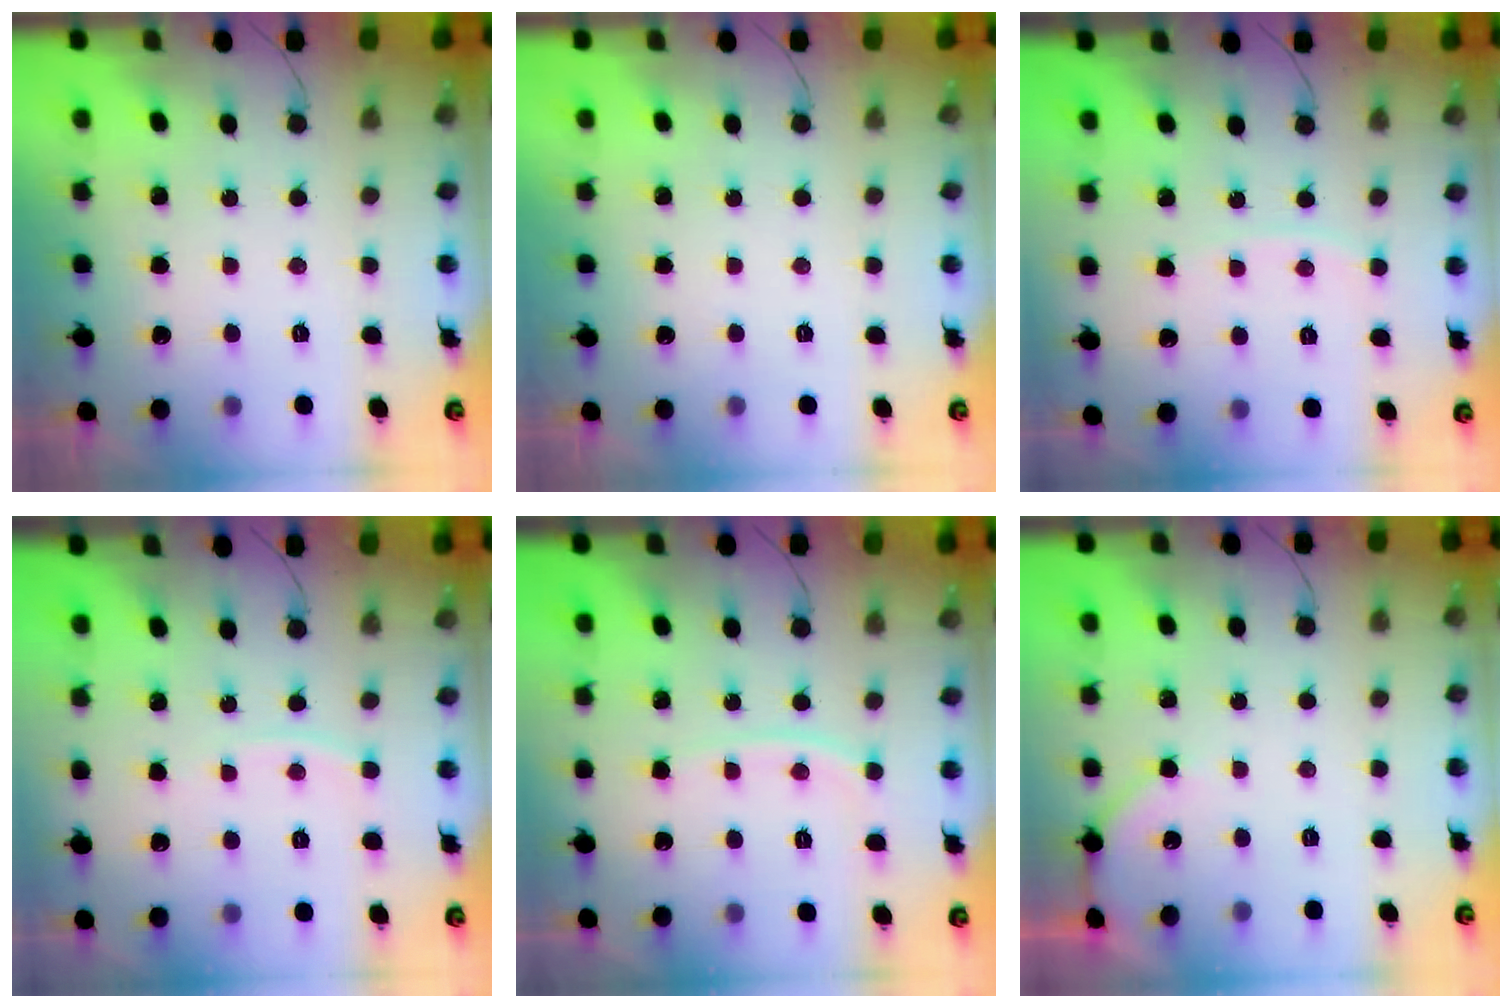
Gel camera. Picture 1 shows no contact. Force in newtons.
{"total": 0.0}
{"total": 4.0, "press": 4.0, "slide": 0.5}
{"total": 4.4, "press": 4.3, "slide": 0.5}
{"total": 6.2, "press": 6.1, "slide": 0.8}
{"total": 3.6, "press": 3.5, "slide": 0.6}